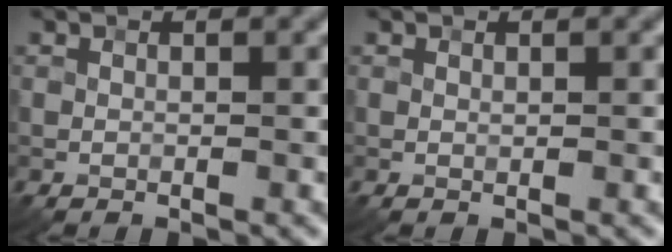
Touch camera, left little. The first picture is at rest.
{"total": 0.0}